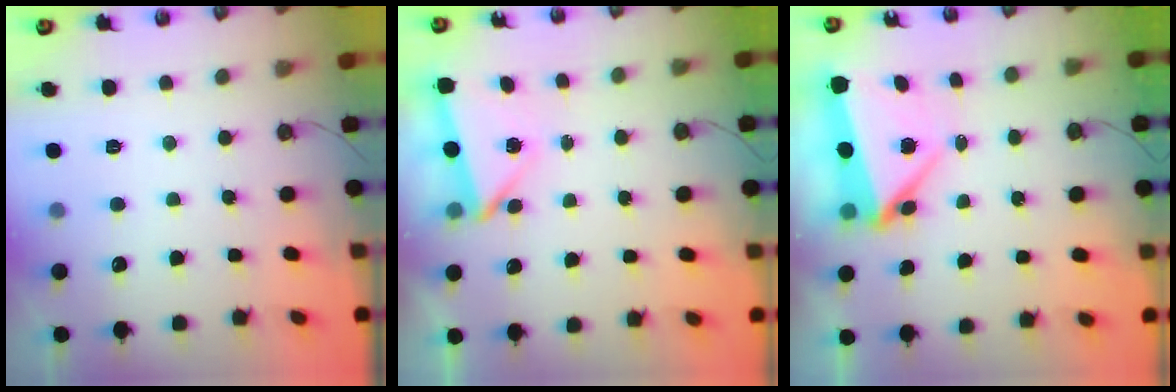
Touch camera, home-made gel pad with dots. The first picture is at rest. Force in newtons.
{"total": 3.5, "press": 3.4, "slide": 0.7}
{"total": 9.7, "press": 5.8, "slide": 7.8}